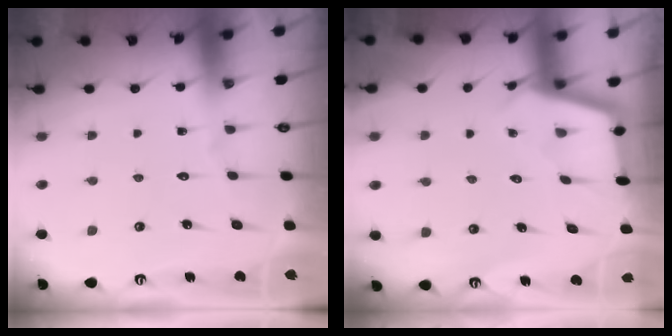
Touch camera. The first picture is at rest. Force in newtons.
{"total": 2.9, "press": 2.9, "slide": 0.3}